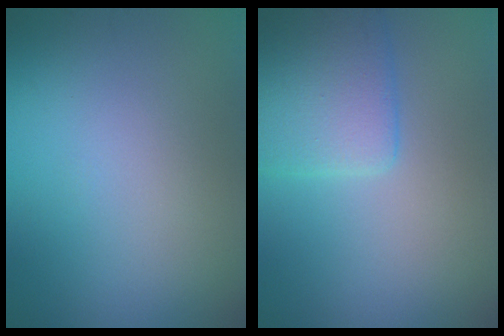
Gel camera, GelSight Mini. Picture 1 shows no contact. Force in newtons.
{"total": 4.1, "press": 4.1, "slide": 0.0}